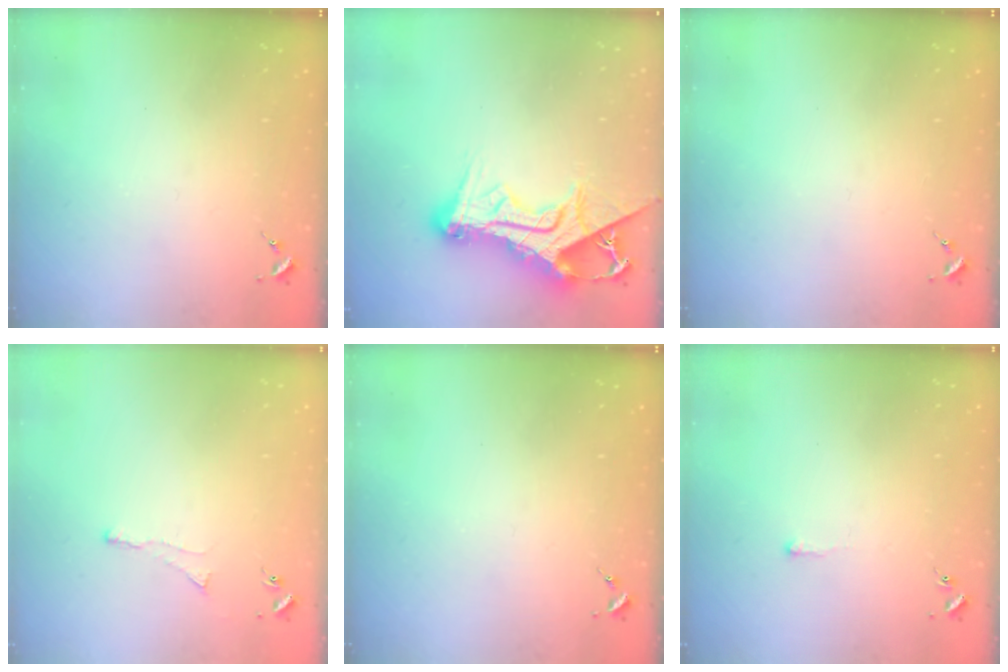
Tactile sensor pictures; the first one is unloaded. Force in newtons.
{"total": 17.8, "press": 17.7, "slide": 1.7}
{"total": 0.0}
{"total": 2.9, "press": 2.8, "slide": 0.7}
{"total": 0.0}
{"total": 2.6, "press": 2.6, "slide": 0.4}